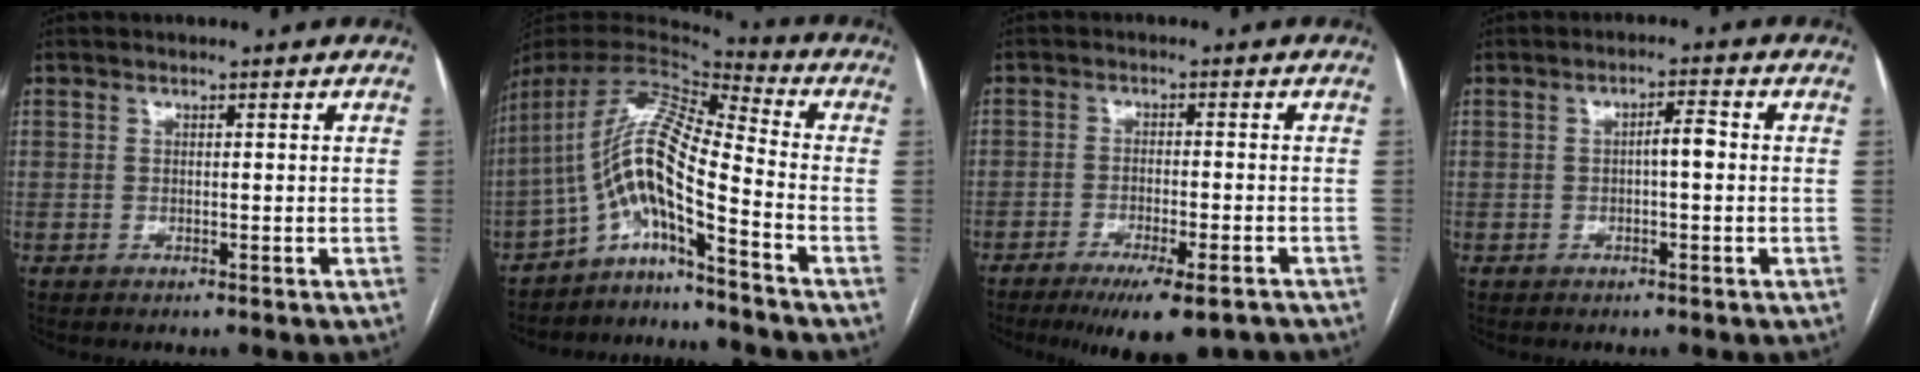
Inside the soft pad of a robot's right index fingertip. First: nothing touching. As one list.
[{"total": 12.2, "force": [-7.0, 0.6, 9.9], "torque": [-0.192, 0.029, -0.126]}, {"total": 10.5, "force": [-8.0, 2.0, 6.6], "torque": [-0.088, -0.015, -0.117]}, {"total": 2.8, "force": [-0.1, 0.6, 2.7], "torque": [-0.043, 0.006, -0.002]}]